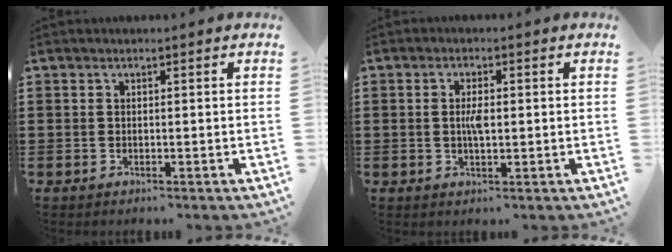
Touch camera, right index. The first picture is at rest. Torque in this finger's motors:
{"motor_torque": [0.14, 0.25, 0.12, 0.01]}